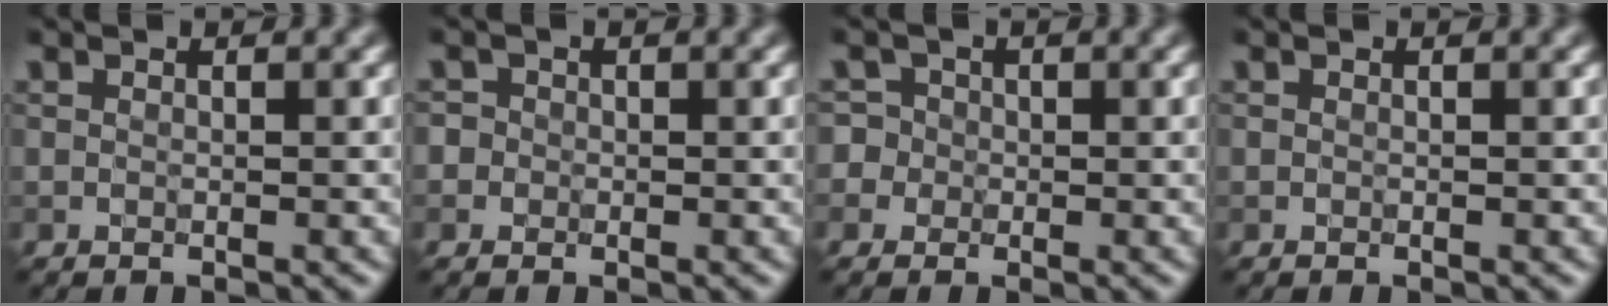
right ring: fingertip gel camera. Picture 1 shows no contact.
{"total": 1.8, "force": [0.3, 1.7, 0.6], "torque": [0.014, 0.008, -0.013]}
{"total": 3.4, "force": [0.1, 3.2, 0.9], "torque": [0.011, 0.024, -0.019]}
{"total": 0.0}